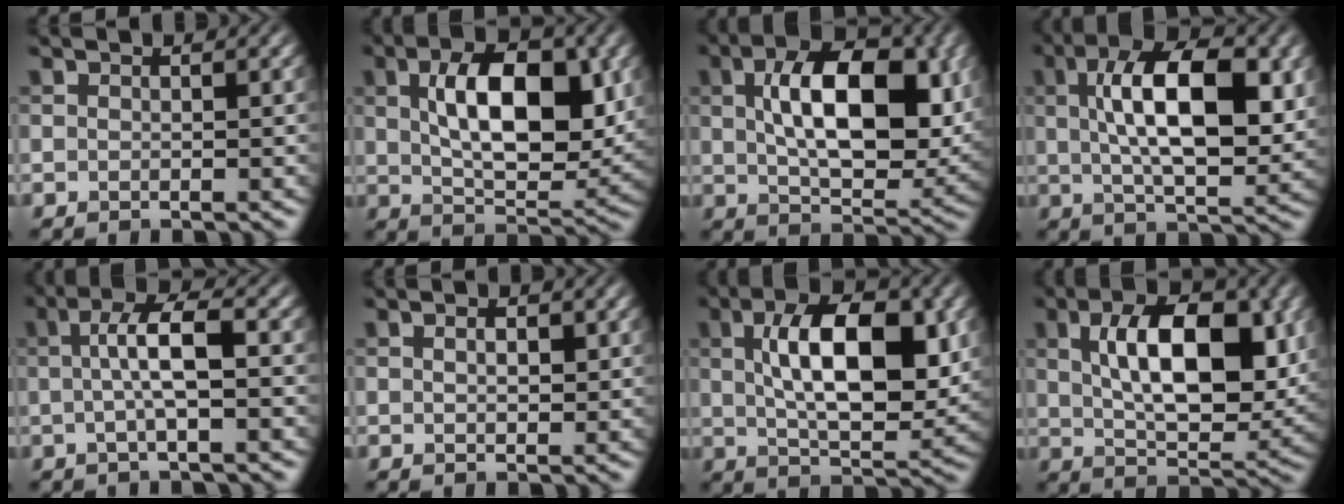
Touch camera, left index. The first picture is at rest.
{"total": 9.7, "force": [2.0, 4.8, 8.2], "torque": [-0.127, 0.000, 0.034]}
{"total": 11.3, "force": [2.1, 5.9, 9.5], "torque": [-0.143, 0.001, 0.037]}
{"total": 11.0, "force": [2.2, 4.7, 9.7], "torque": [-0.153, 0.003, 0.036]}
{"total": 4.4, "force": [0.1, 0.9, 4.3], "torque": [-0.077, 0.007, 0.002]}
{"total": 1.8, "force": [0.7, 1.0, 1.4], "torque": [-0.013, -0.006, 0.016]}
{"total": 10.3, "force": [2.0, 4.6, 9.0], "torque": [-0.142, 0.003, 0.033]}
{"total": 10.3, "force": [2.2, 5.0, 8.7], "torque": [-0.136, -0.001, 0.039]}